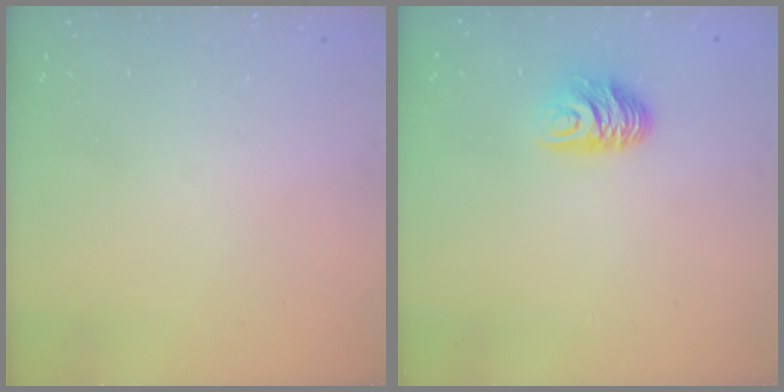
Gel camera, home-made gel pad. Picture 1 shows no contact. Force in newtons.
{"total": 7.5, "press": 7.5, "slide": 0.7}